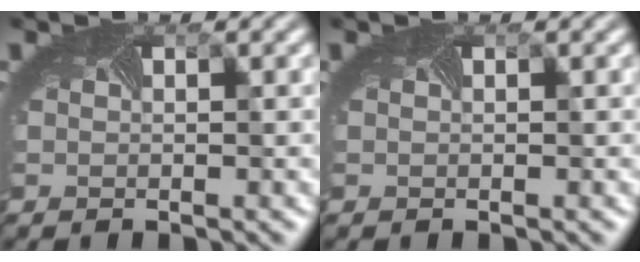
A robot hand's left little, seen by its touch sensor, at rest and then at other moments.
{"total": 0.0}